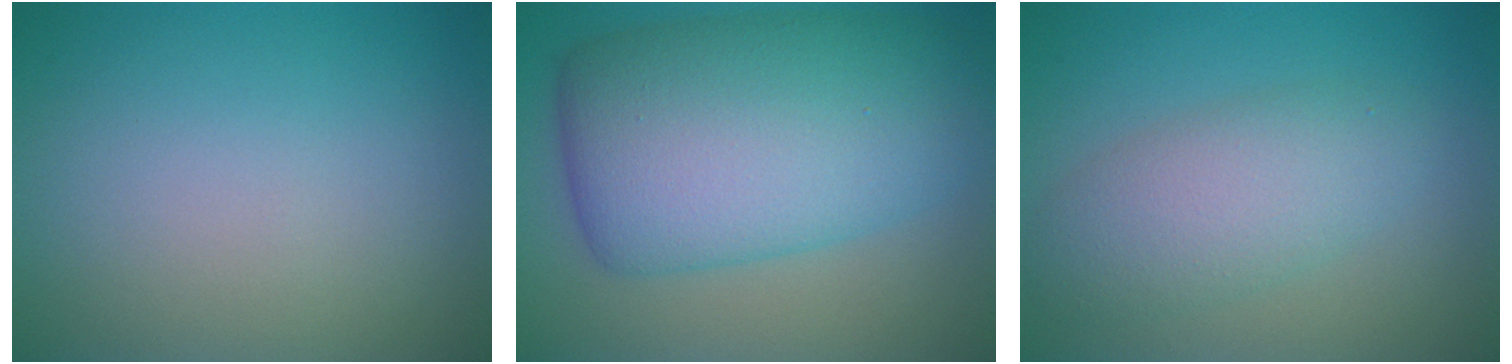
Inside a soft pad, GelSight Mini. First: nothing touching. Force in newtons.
{"total": 12.0, "press": 12.0, "slide": 0.1}
{"total": 4.4, "press": 4.4, "slide": 0.1}